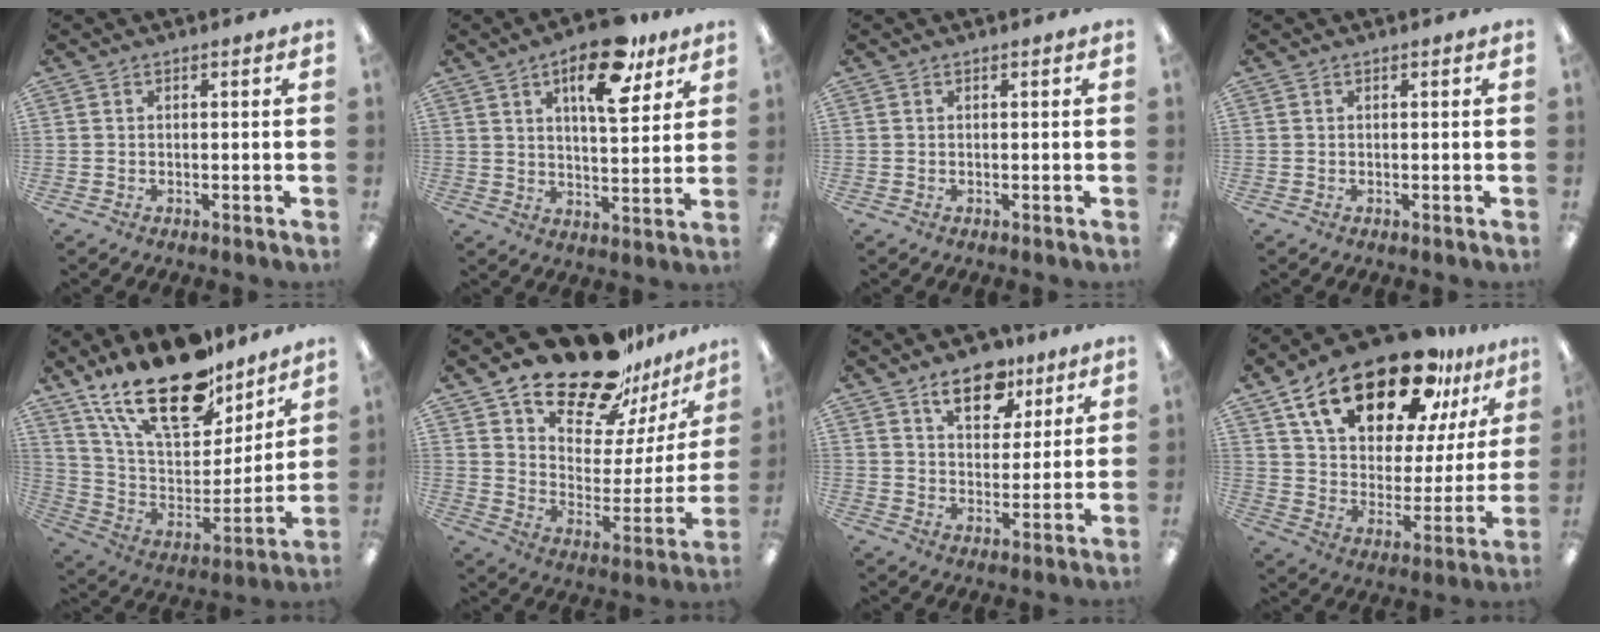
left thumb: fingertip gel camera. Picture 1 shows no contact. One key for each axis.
{"total": 15.3, "fx": 8.7, "fy": 6.4, "fz": 10.9, "tx": -0.154, "ty": -0.034, "tz": 0.142}
{"total": 0.0}
{"total": 0.0}
{"total": 24.1, "fx": 17.5, "fy": 10.0, "fz": 13.1, "tx": -0.233, "ty": -0.107, "tz": 0.311}
{"total": 22.0, "fx": 18.1, "fy": 8.8, "fz": 8.9, "tx": -0.149, "ty": -0.126, "tz": 0.315}
{"total": 11.8, "fx": 7.8, "fy": 6.5, "fz": 5.9, "tx": -0.074, "ty": -0.035, "tz": 0.137}
{"total": 23.7, "fx": 16.1, "fy": 10.4, "fz": 13.8, "tx": -0.230, "ty": -0.093, "tz": 0.281}